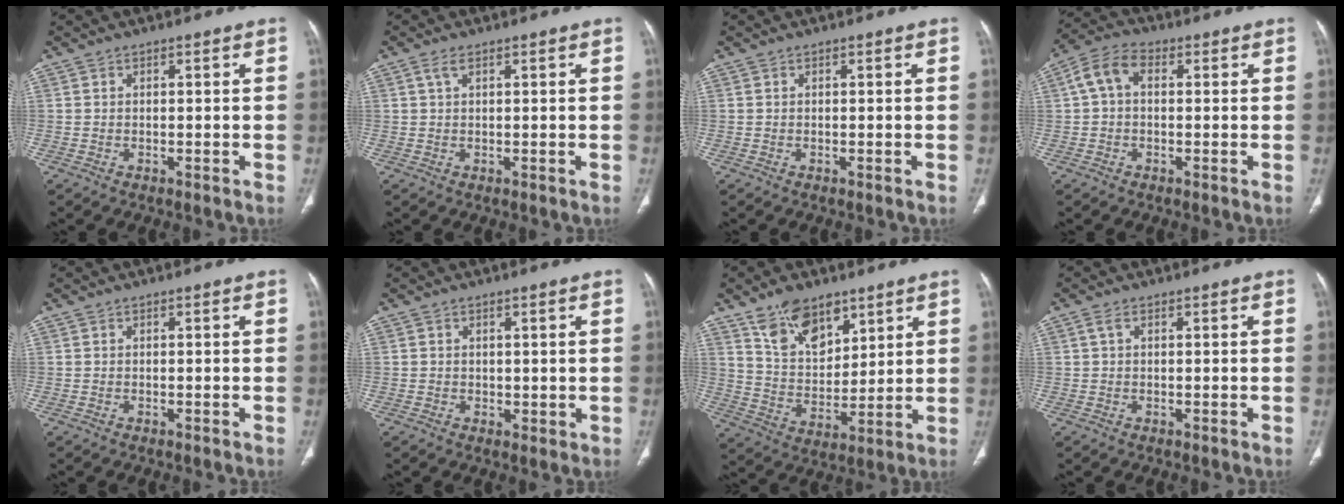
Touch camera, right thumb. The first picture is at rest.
{"total": 1.7, "force": [0.9, 0.7, 1.2], "torque": [-0.032, 0.008, 0.020]}
{"total": 0.0}
{"total": 6.3, "force": [0.9, 4.2, 4.6], "torque": [-0.086, 0.023, 0.008]}
{"total": 0.0}
{"total": 1.3, "force": [0.6, 1.1, 0.4], "torque": [0.005, -0.004, 0.008]}
{"total": 12.6, "force": [8.2, 6.9, 6.6], "torque": [-0.080, -0.050, 0.156]}
{"total": 1.2, "force": [0.5, 0.7, 0.9], "torque": [-0.025, 0.010, 0.010]}